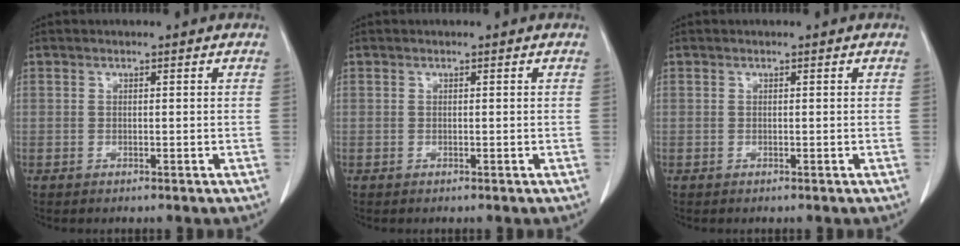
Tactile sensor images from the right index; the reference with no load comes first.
{"total": 0.0}
{"total": 0.0}